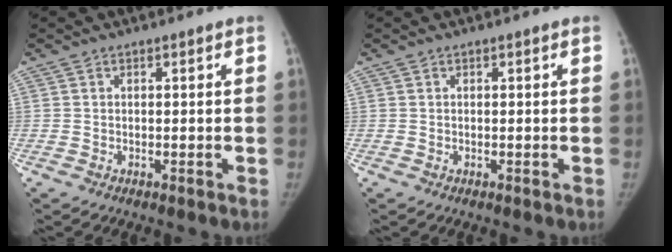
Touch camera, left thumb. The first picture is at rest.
{"total": 0.0}